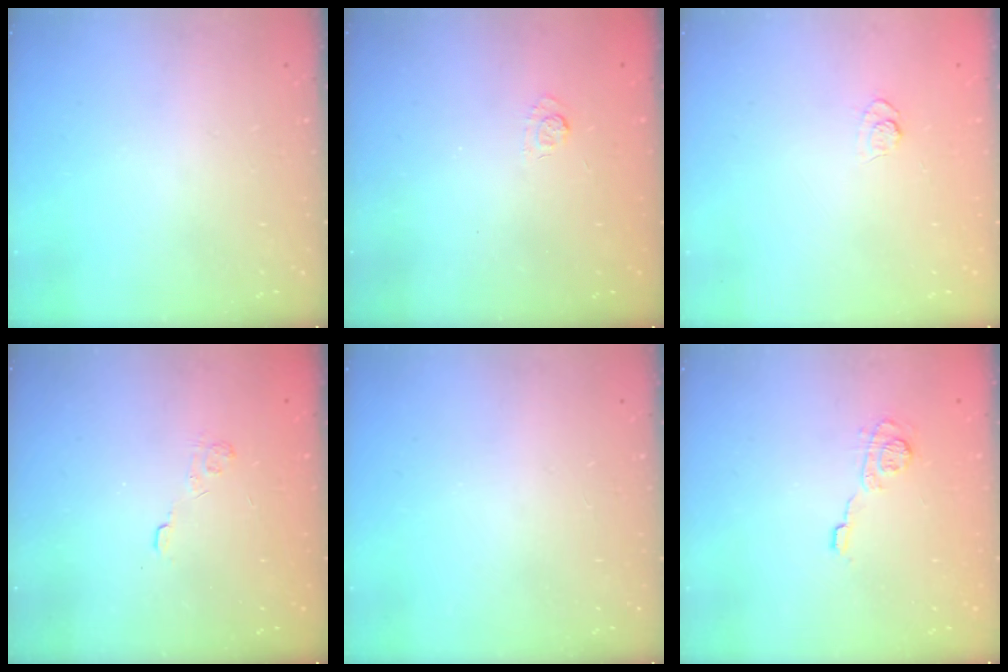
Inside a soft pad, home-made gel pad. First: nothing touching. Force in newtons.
{"total": 2.2, "press": 1.6, "slide": 1.4}
{"total": 4.0, "press": 3.8, "slide": 1.4}
{"total": 2.3, "press": 1.8, "slide": 1.4}
{"total": 0.0}
{"total": 8.8, "press": 8.7, "slide": 0.9}